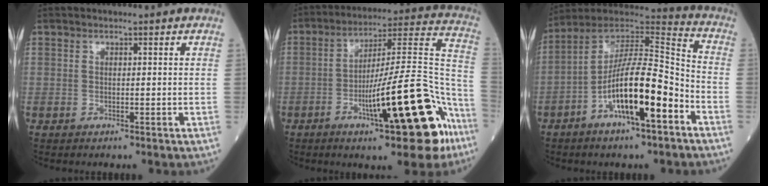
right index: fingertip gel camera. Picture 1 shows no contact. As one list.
[{"total": 21.0, "force": [-9.4, 3.5, 18.4], "torque": [-0.227, 0.022, -0.133]}, {"total": 16.1, "force": [-6.3, 2.8, 14.6], "torque": [-0.264, 0.011, -0.108]}]